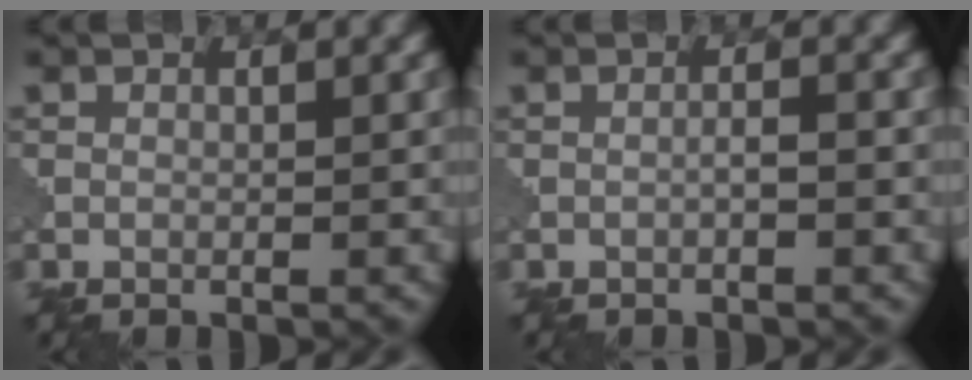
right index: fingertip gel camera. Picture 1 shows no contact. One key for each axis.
{"total": 0.8, "fx": -0.4, "fy": -0.1, "fz": 0.6, "tx": -0.007, "ty": 0.010, "tz": -0.005}